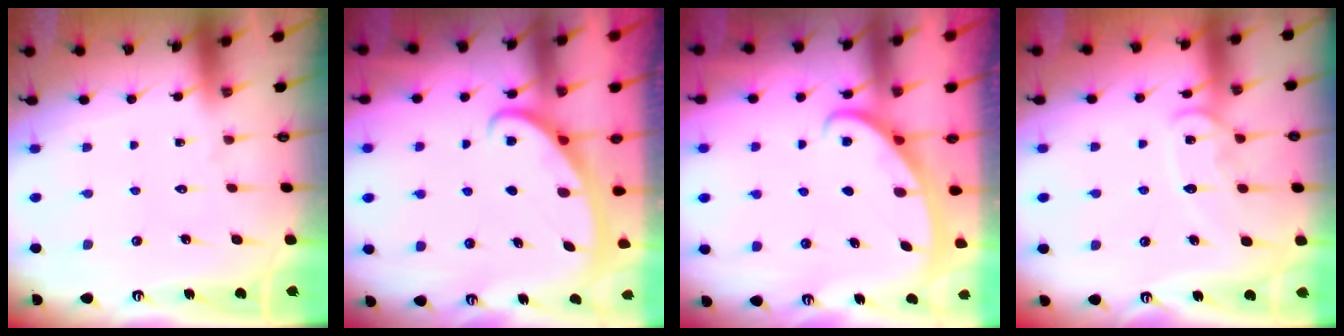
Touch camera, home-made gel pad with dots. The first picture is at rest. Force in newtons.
{"total": 2.6, "press": 2.5, "slide": 0.4}
{"total": 2.8, "press": 2.8, "slide": 0.3}
{"total": 11.4, "press": 11.4, "slide": 1.0}